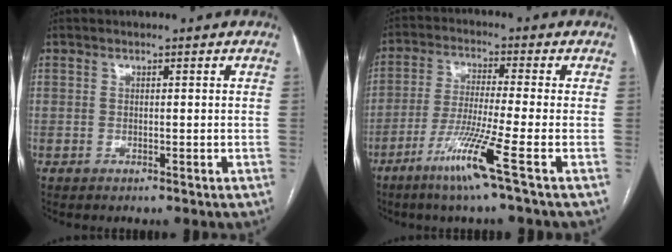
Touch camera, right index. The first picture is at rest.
{"total": 9.2, "force": [-4.8, -1.7, 7.7], "torque": [-0.148, -0.027, -0.099]}